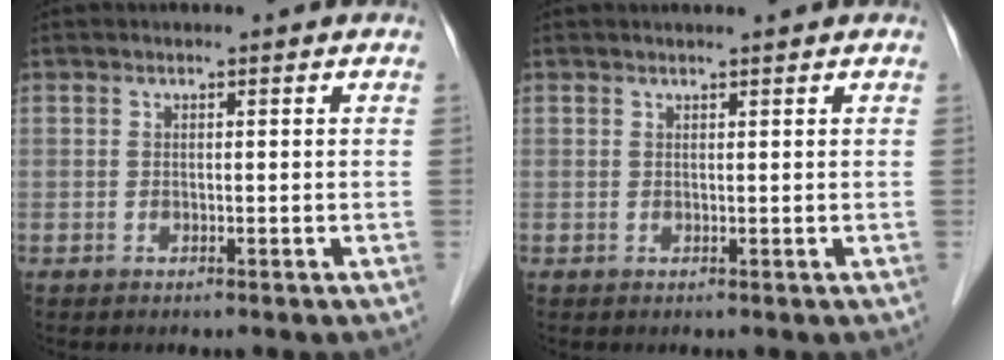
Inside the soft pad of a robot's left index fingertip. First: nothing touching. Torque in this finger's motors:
{"motor_torque": [0.35, -0.50, 0.02, -0.01]}